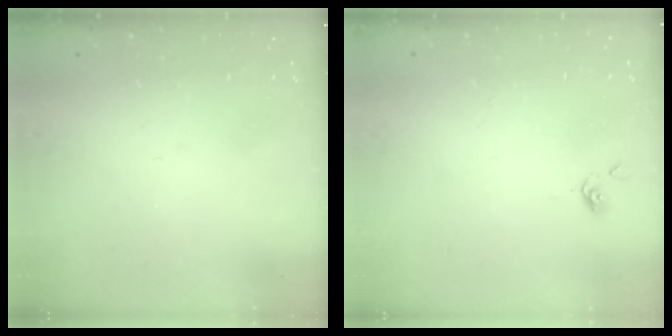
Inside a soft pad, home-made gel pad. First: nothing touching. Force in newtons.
{"total": 0.0}